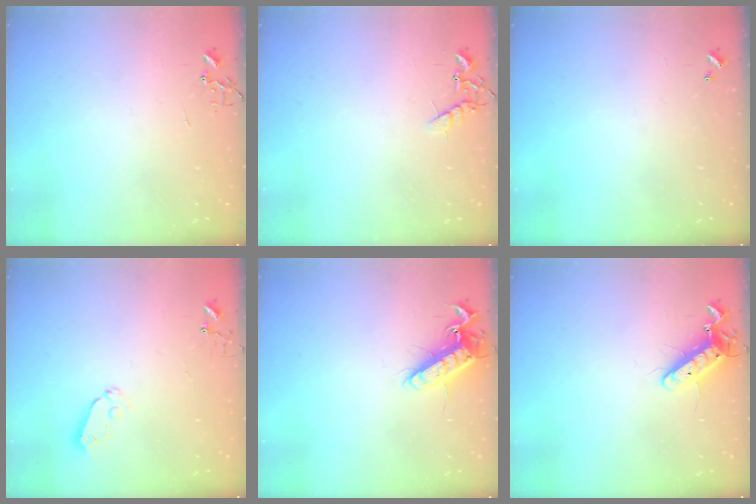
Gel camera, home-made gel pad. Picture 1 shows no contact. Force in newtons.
{"total": 6.8, "press": 6.8, "slide": 0.3}
{"total": 0.0}
{"total": 4.1, "press": 4.1, "slide": 0.1}
{"total": 13.3, "press": 13.2, "slide": 1.1}
{"total": 11.6, "press": 11.5, "slide": 1.5}